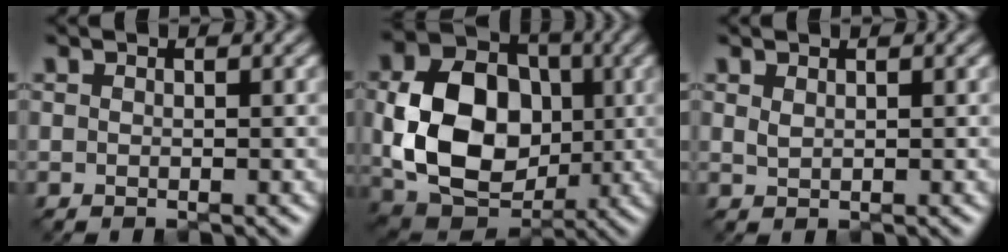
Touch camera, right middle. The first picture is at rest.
{"total": 10.8, "force": [-0.7, 8.1, 7.1], "torque": [-0.141, -0.002, -0.013]}
{"total": 0.5, "force": [0.5, 0.1, 0.2], "torque": [-0.010, 0.000, 0.011]}